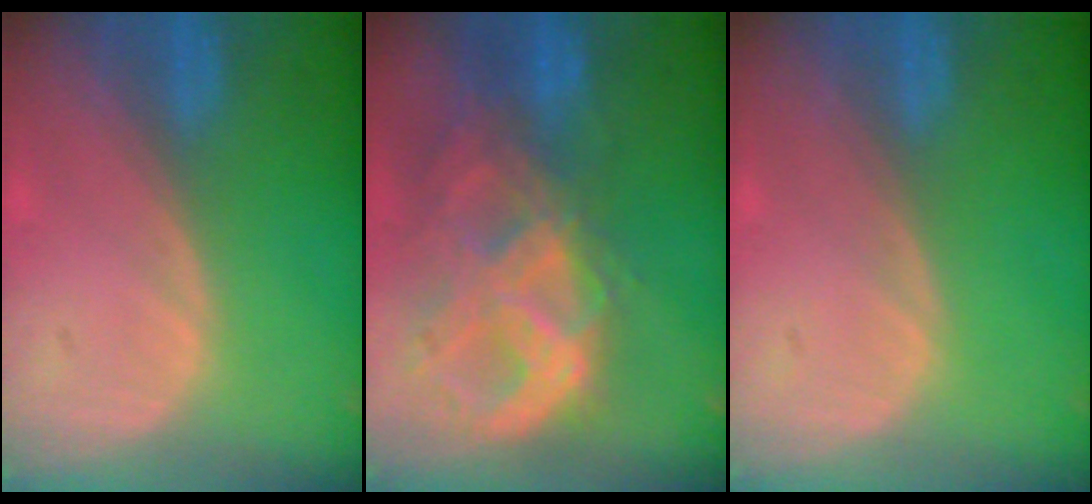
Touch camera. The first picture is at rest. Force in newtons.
{"total": 11.1, "press": 9.4, "slide": 5.9}
{"total": 0.0}